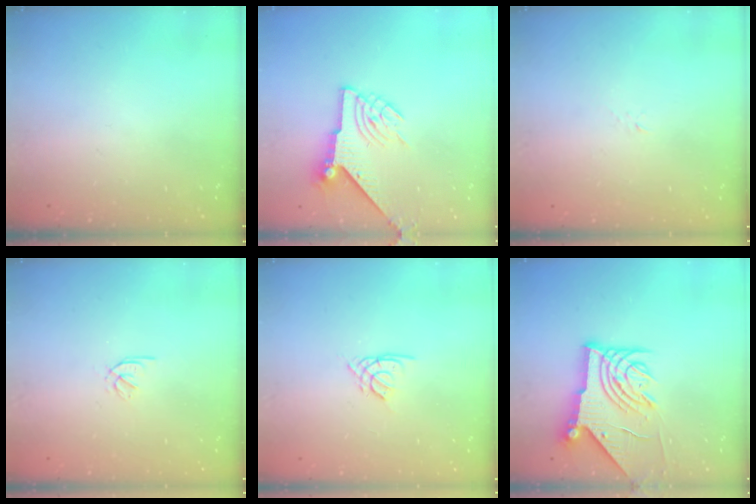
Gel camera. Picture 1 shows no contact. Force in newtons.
{"total": 8.6, "press": 8.6, "slide": 0.6}
{"total": 3.4, "press": 3.4, "slide": 0.5}
{"total": 1.5, "press": 1.4, "slide": 0.5}
{"total": 1.9, "press": 1.8, "slide": 0.5}
{"total": 12.2, "press": 12.1, "slide": 1.3}